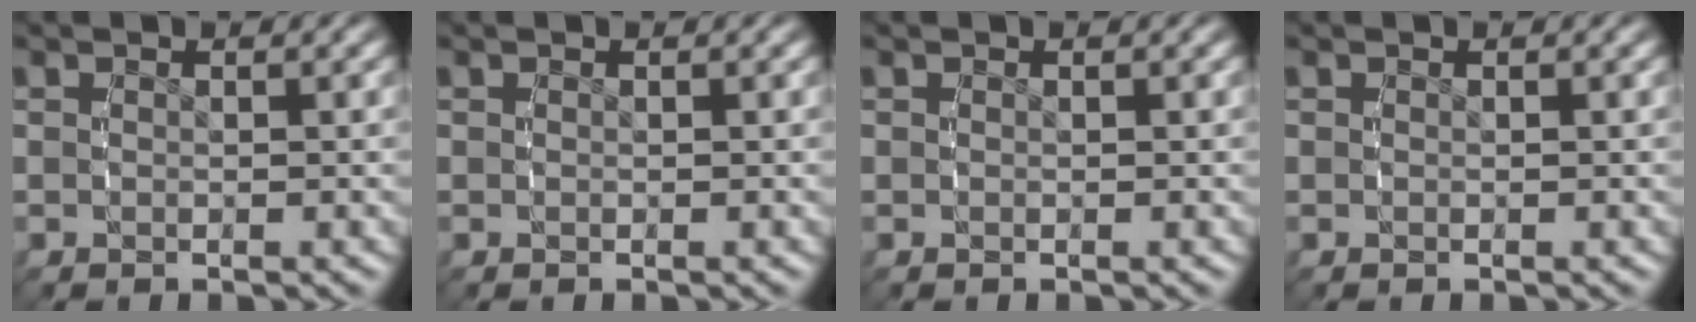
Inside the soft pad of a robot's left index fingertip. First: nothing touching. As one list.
[{"total": 0.0}, {"total": 0.0}, {"total": 0.0}]